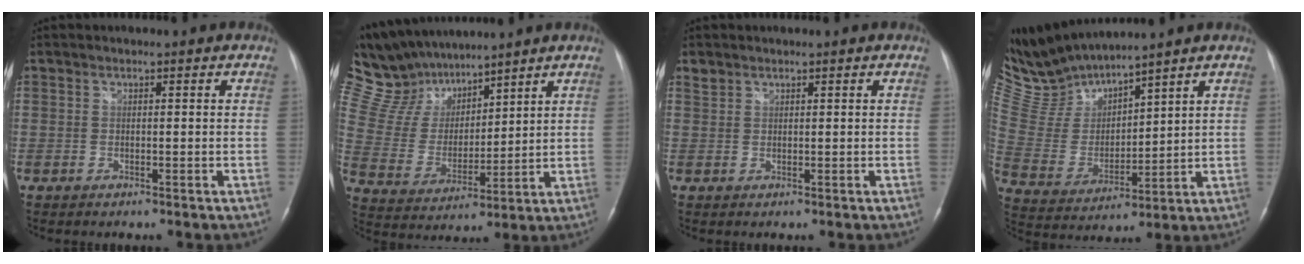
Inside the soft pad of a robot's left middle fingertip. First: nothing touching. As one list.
[{"total": 13.7, "force": [12.0, 4.7, 4.6], "torque": [-0.110, 0.025, 0.238]}, {"total": 1.1, "force": [1.0, 0.4, 0.0], "torque": [-0.001, 0.007, 0.020]}, {"total": 10.3, "force": [10.1, 0.3, 1.5], "torque": [-0.062, 0.004, 0.228]}]